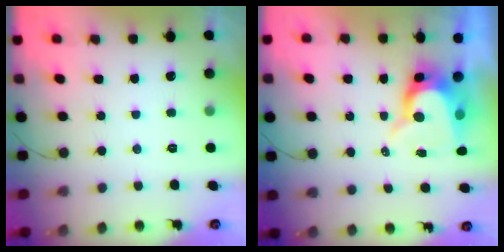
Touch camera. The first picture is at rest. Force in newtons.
{"total": 9.8, "press": 9.7, "slide": 1.1}